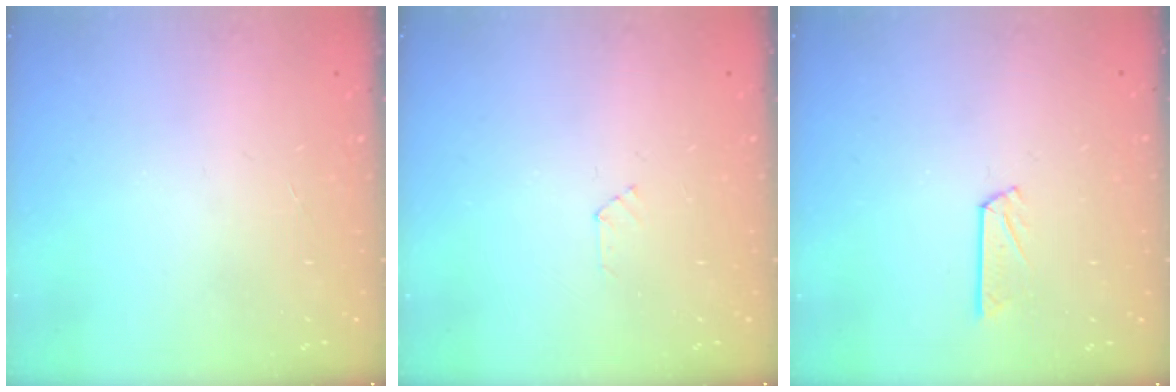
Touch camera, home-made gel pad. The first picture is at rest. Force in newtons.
{"total": 2.3, "press": 2.3, "slide": 0.3}
{"total": 4.4, "press": 4.4, "slide": 0.4}